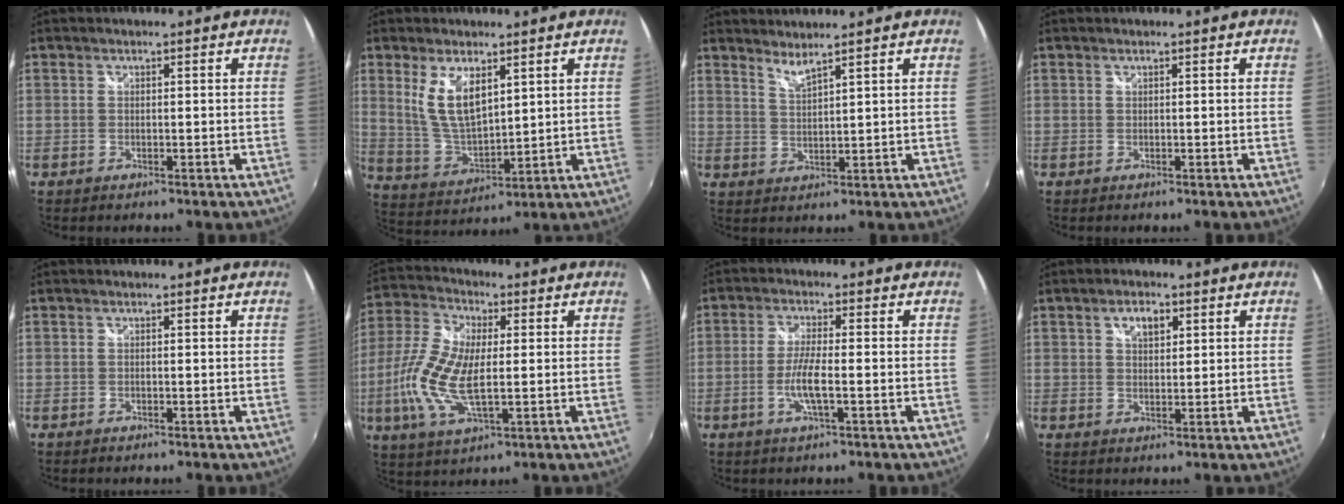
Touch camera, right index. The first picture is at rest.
{"total": 9.6, "force": [4.2, 4.1, 7.6], "torque": [-0.149, -0.003, 0.094]}
{"total": 2.8, "force": [2.5, -0.3, 1.2], "torque": [-0.024, -0.005, 0.043]}
{"total": 0.0}
{"total": 0.0}
{"total": 12.8, "force": [-1.1, 5.3, 11.6], "torque": [-0.257, 0.005, -0.027]}
{"total": 5.4, "force": [-1.6, 0.5, 5.1], "torque": [-0.105, -0.004, -0.032]}
{"total": 3.7, "force": [1.7, 2.1, 2.5], "torque": [-0.039, 0.008, 0.029]}